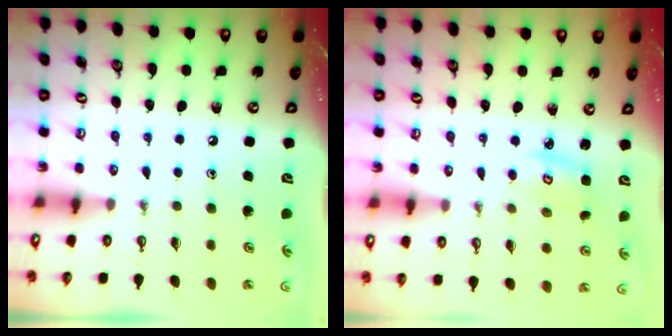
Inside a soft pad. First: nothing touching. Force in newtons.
{"total": 2.8, "press": 2.8, "slide": 0.2}